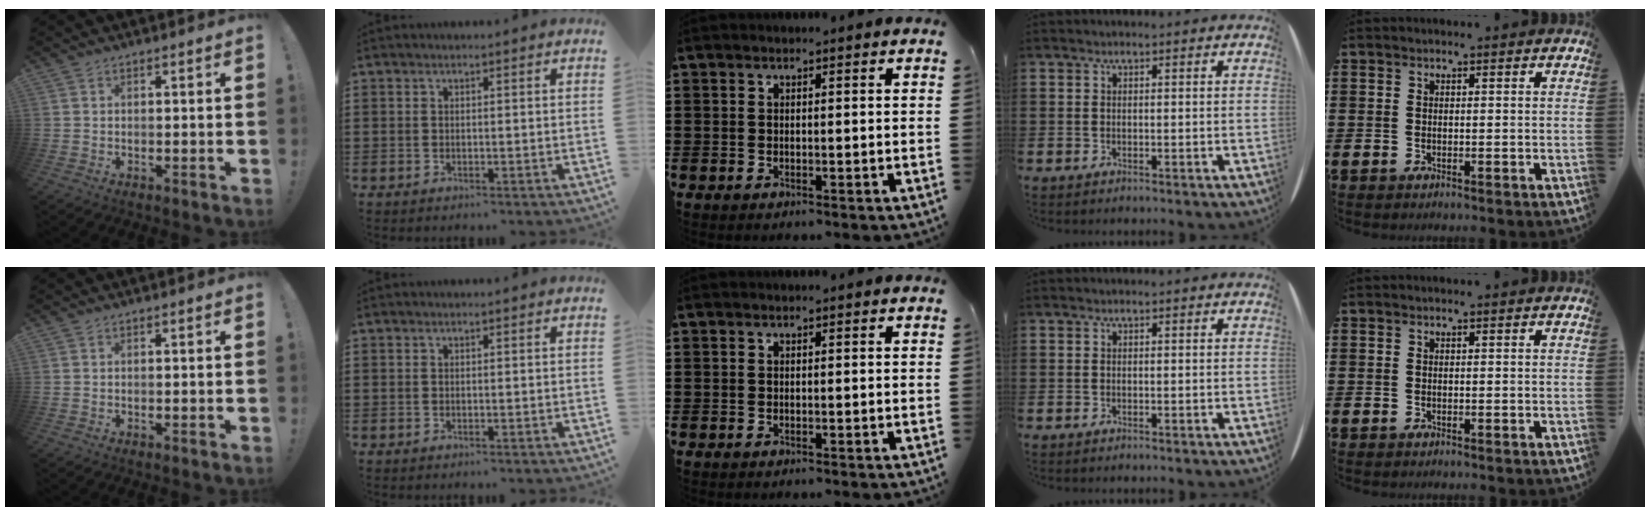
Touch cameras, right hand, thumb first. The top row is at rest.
{}